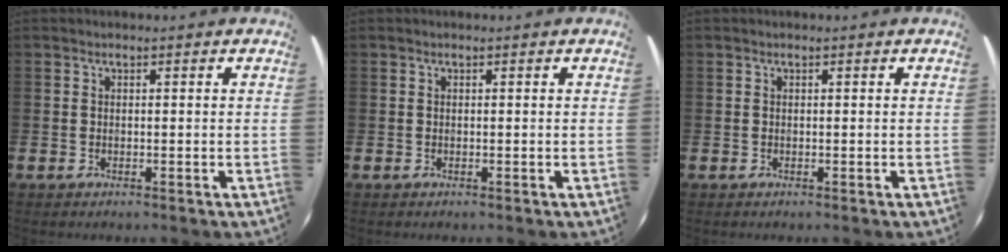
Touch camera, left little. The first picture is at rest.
{"total": 0.0}
{"total": 0.0}